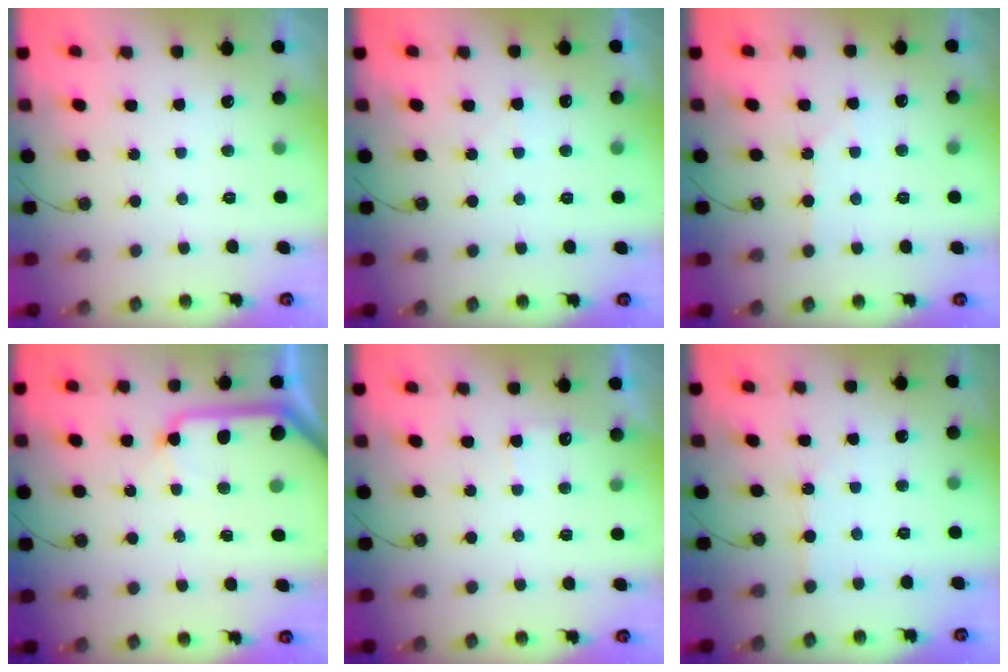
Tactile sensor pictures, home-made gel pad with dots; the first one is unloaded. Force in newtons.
{"total": 3.8, "press": 3.8, "slide": 0.6}
{"total": 4.4, "press": 4.4, "slide": 0.6}
{"total": 11.7, "press": 11.6, "slide": 1.4}
{"total": 4.3, "press": 4.2, "slide": 0.8}
{"total": 1.4, "press": 1.3, "slide": 0.3}